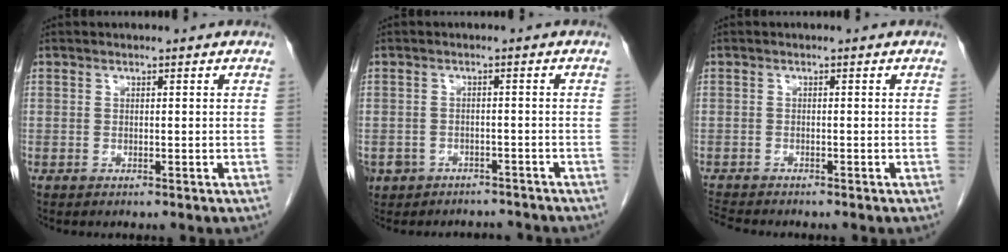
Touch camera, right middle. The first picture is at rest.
{"total": 7.9, "force": [-6.1, 4.9, 1.5], "torque": [-0.035, 0.010, -0.077]}
{"total": 2.7, "force": [-2.7, -0.1, 0.5], "torque": [-0.017, -0.016, -0.049]}